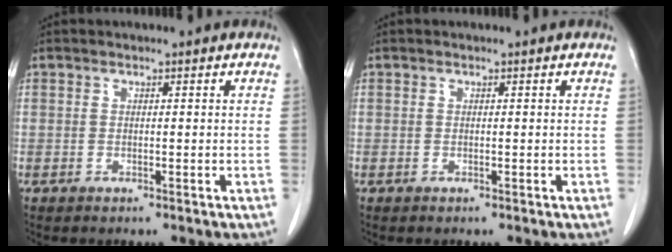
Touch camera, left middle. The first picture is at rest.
{"total": 0.0}